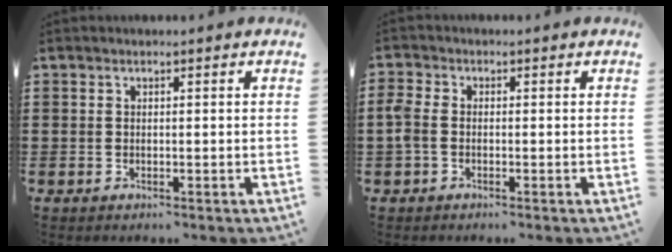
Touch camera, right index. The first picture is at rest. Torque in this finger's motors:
{"motor_torque": [0.56, -0.42, 0.29, 0.09]}